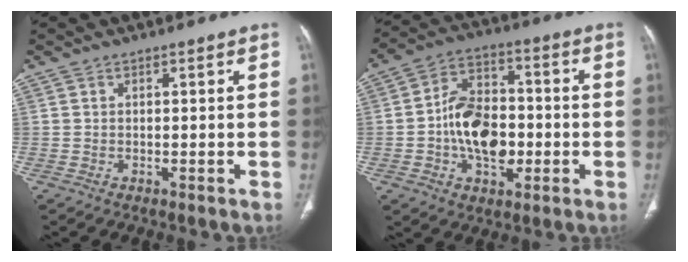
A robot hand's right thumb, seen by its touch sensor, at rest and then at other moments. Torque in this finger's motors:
{"motor_torque": [1.48, 2.48, 0.76, -0.94, 0.19]}